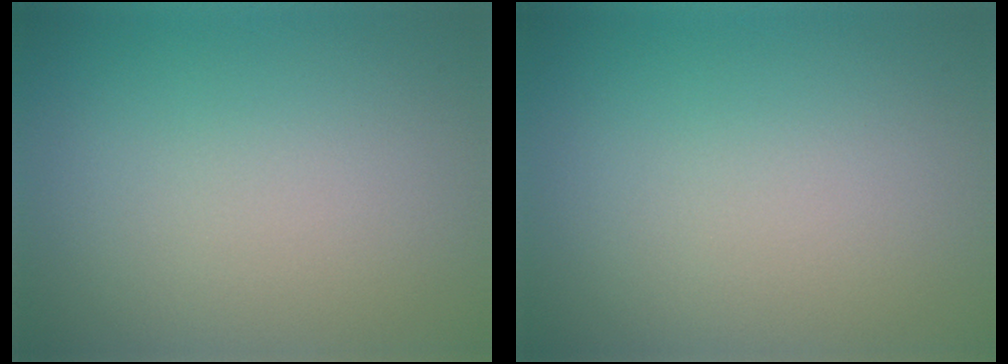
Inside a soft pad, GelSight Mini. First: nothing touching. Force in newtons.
{"total": 0.0}